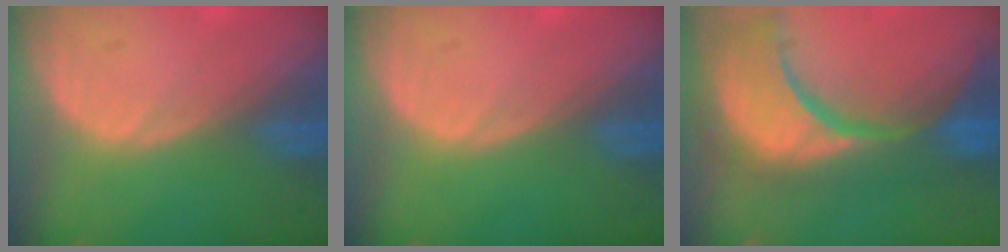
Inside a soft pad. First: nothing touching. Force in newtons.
{"total": 0.0}
{"total": 15.3, "press": 12.2, "slide": 9.3}